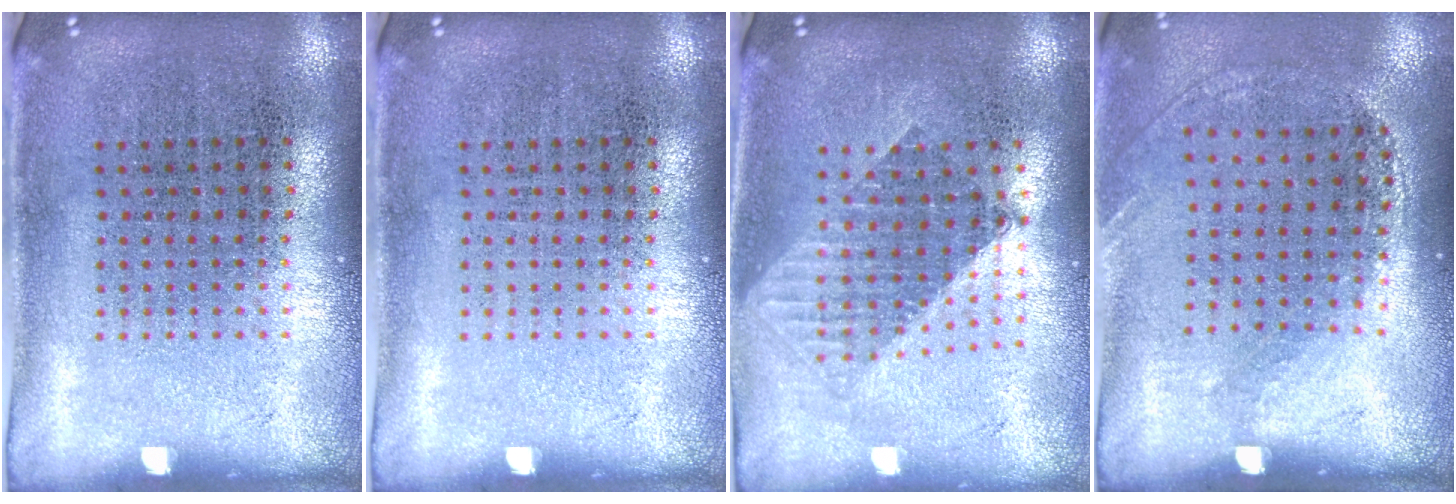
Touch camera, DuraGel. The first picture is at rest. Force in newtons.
{"total": 0.0}
{"total": 1.6, "press": 1.3, "slide": 1.0}
{"total": 1.2, "press": 0.9, "slide": 0.9}